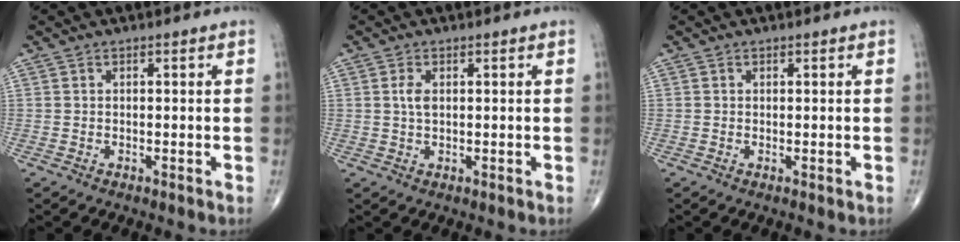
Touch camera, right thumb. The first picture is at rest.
{"total": 2.2, "force": [0.5, 1.2, 1.8], "torque": [-0.040, 0.002, 0.009]}
{"total": 0.0}